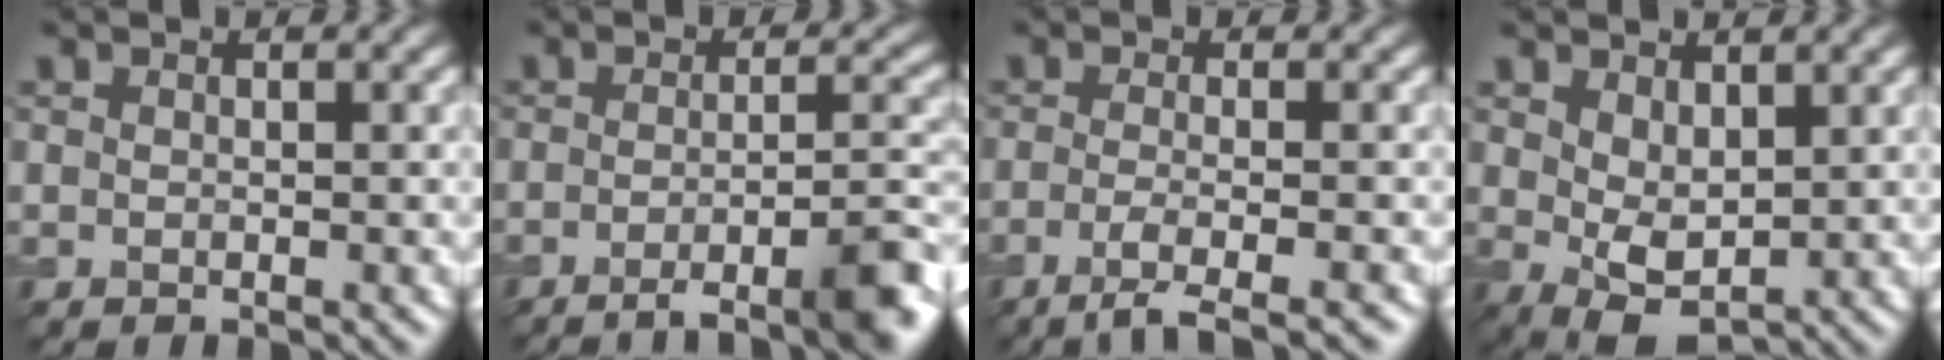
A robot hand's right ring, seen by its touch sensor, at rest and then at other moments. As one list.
[{"total": 6.9, "force": [-4.1, 1.5, 5.3], "torque": [-0.061, 0.007, -0.063]}, {"total": 3.9, "force": [-2.2, 0.8, 3.1], "torque": [-0.043, -0.004, -0.049]}, {"total": 3.6, "force": [1.0, 2.0, 2.8], "torque": [-0.057, -0.006, 0.027]}]